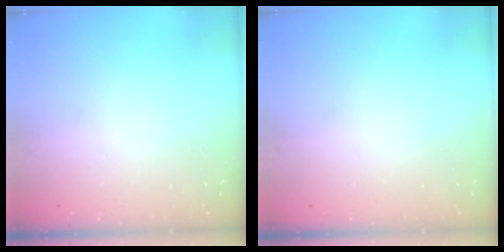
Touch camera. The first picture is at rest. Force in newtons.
{"total": 0.0}